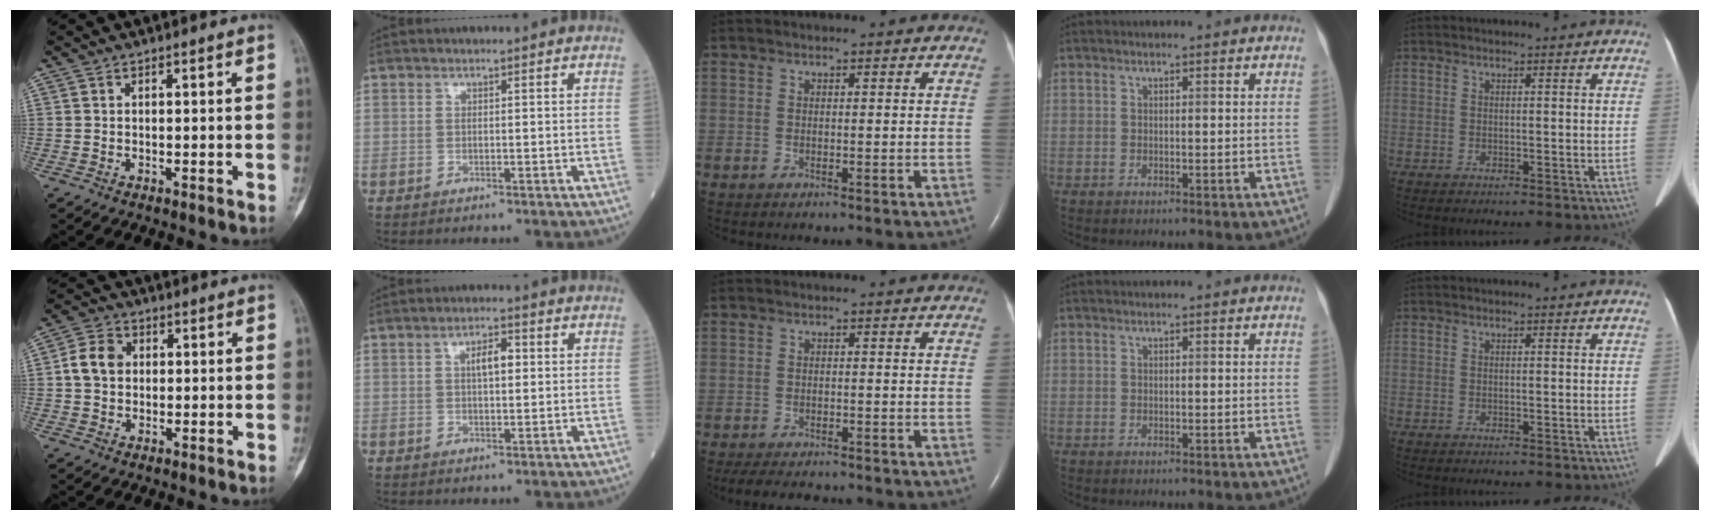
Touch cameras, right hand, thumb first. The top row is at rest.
{"thumb": {"total": 6.2, "force": [0.6, 5.0, 3.6], "torque": [-0.057, 0.012, 0.004]}, "index": {"total": 3.8, "force": [0.9, 1.4, 3.4], "torque": [-0.058, 0.007, 0.013]}, "middle": {"total": 8.3, "force": [-7.3, 2.1, 3.5], "torque": [-0.054, -0.011, -0.102]}}